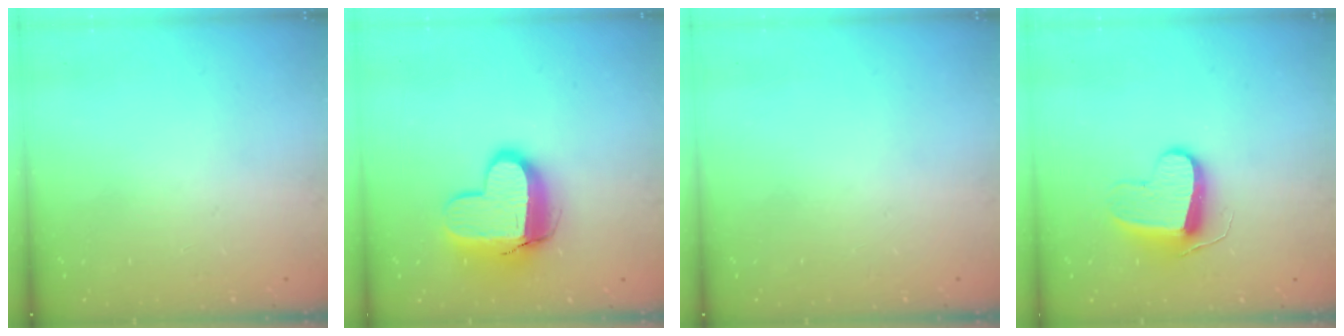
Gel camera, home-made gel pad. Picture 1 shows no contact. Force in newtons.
{"total": 12.3, "press": 12.2, "slide": 1.3}
{"total": 0.0}
{"total": 9.7, "press": 9.7, "slide": 0.3}